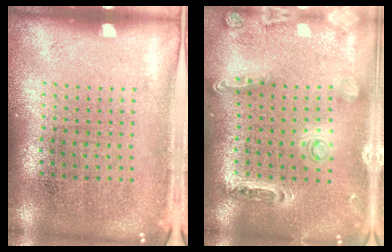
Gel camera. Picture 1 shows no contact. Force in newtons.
{"total": 1.4, "press": 1.4, "slide": 0.3}